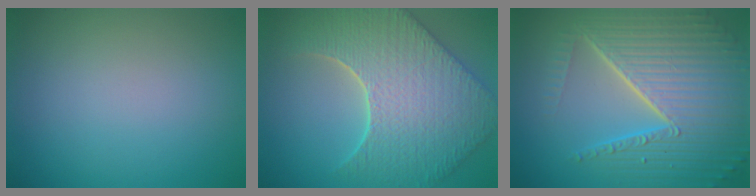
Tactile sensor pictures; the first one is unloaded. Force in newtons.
{"total": 9.2, "press": 7.4, "slide": 5.5}
{"total": 10.2, "press": 6.6, "slide": 7.8}